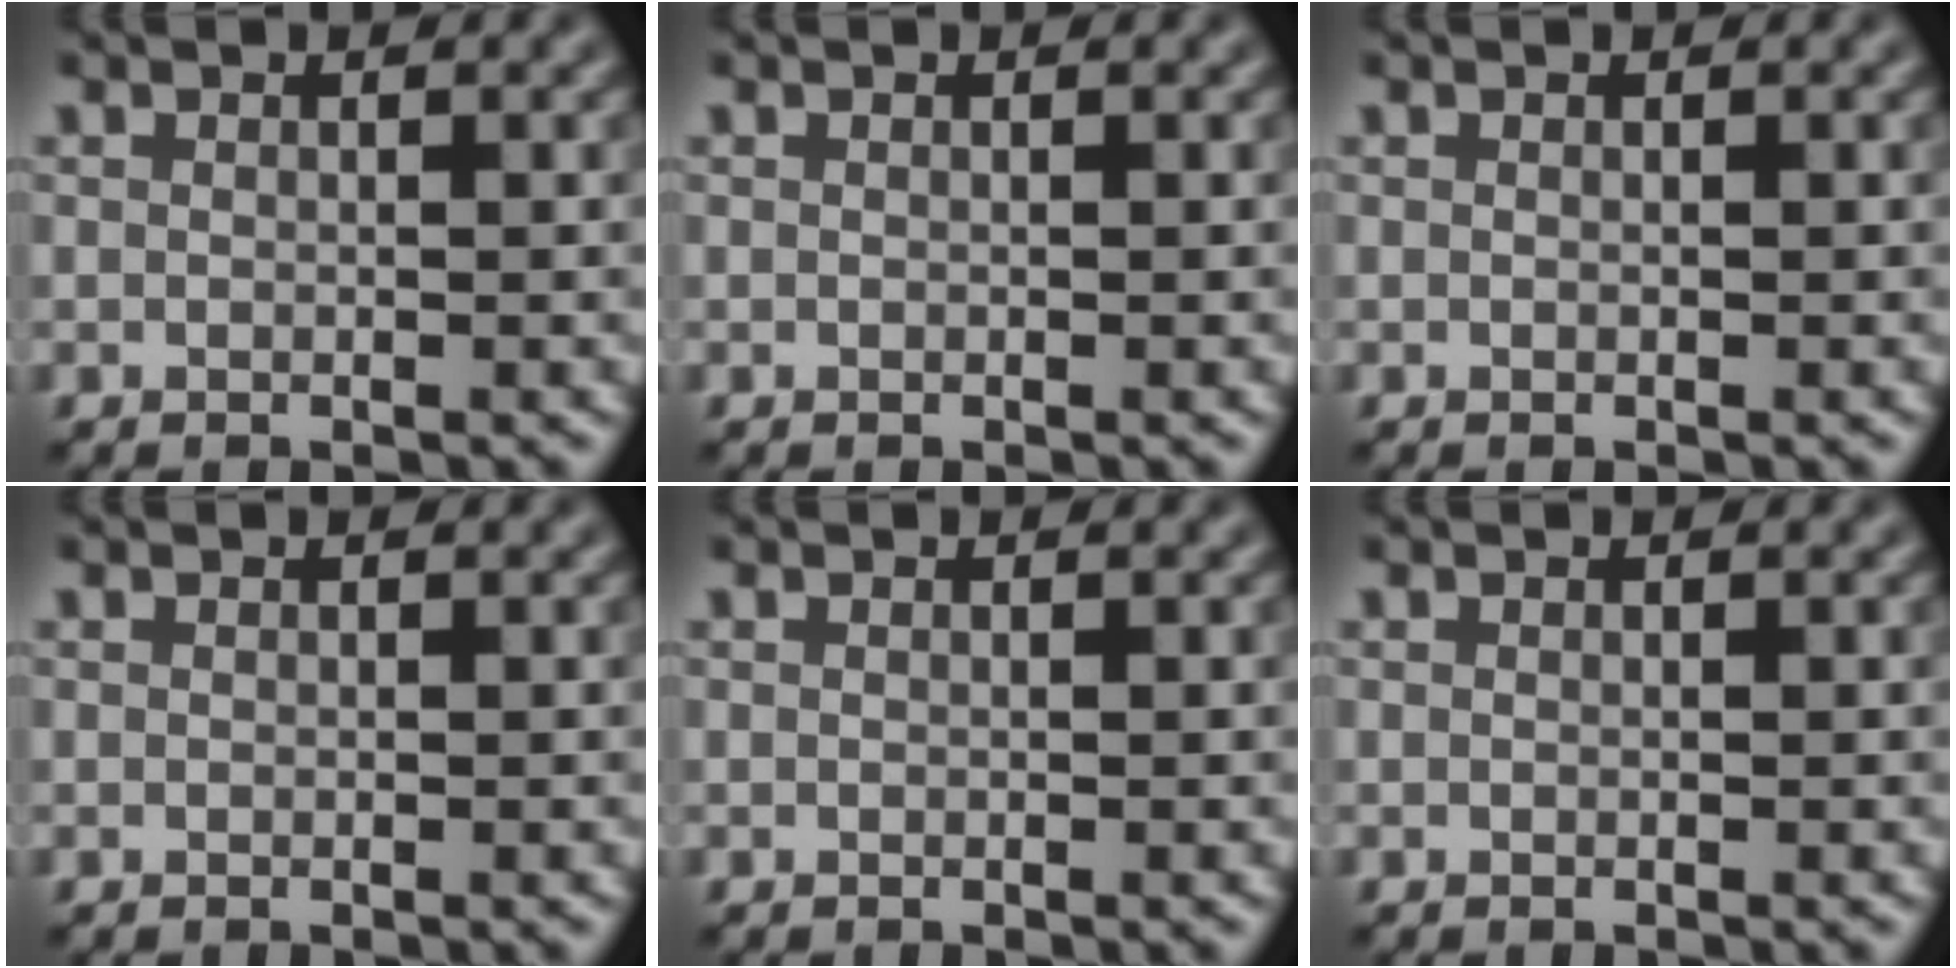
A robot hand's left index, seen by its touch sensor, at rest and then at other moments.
{"total": 0.0}
{"total": 0.0}
{"total": 0.0}
{"total": 0.0}
{"total": 0.0}